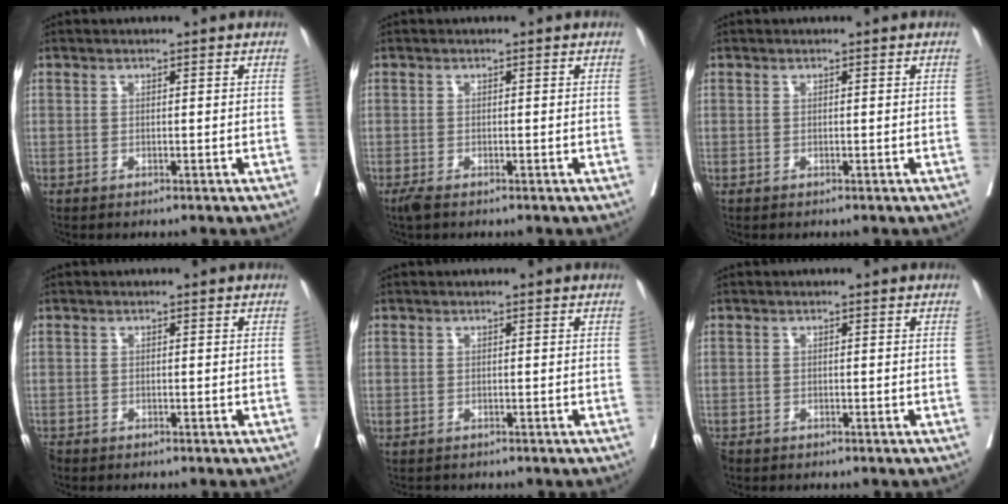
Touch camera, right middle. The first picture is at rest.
{"total": 1.4, "force": [-1.1, 0.3, 0.9], "torque": [-0.021, -0.006, -0.020]}
{"total": 0.0}
{"total": 1.2, "force": [-1.1, 0.5, 0.2], "torque": [-0.007, -0.003, -0.019]}
{"total": 0.8, "force": [-0.8, 0.3, 0.1], "torque": [-0.015, -0.004, -0.014]}
{"total": 1.3, "force": [-1.1, 0.6, 0.3], "torque": [-0.010, -0.003, -0.019]}